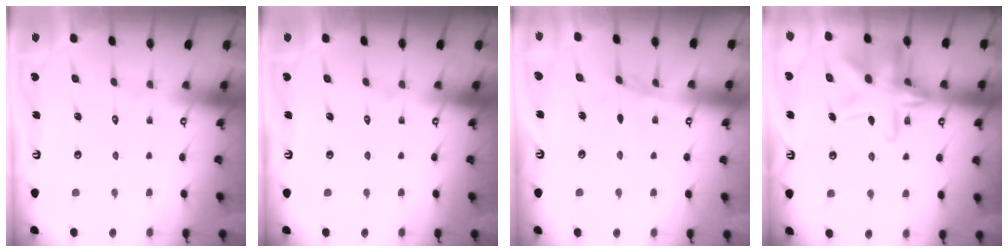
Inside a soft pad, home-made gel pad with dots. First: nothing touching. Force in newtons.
{"total": 0.0}
{"total": 1.7, "press": 1.7, "slide": 0.5}
{"total": 18.2, "press": 18.1, "slide": 1.3}